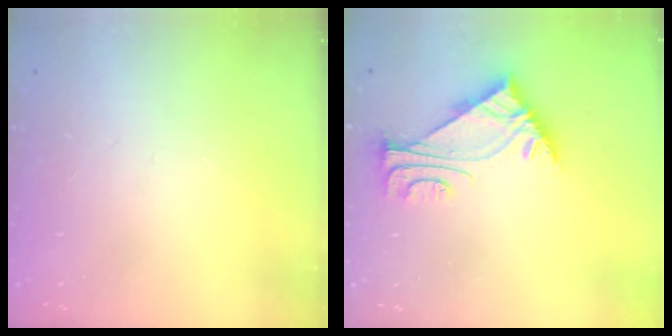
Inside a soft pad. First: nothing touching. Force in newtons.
{"total": 5.7, "press": 5.6, "slide": 1.1}